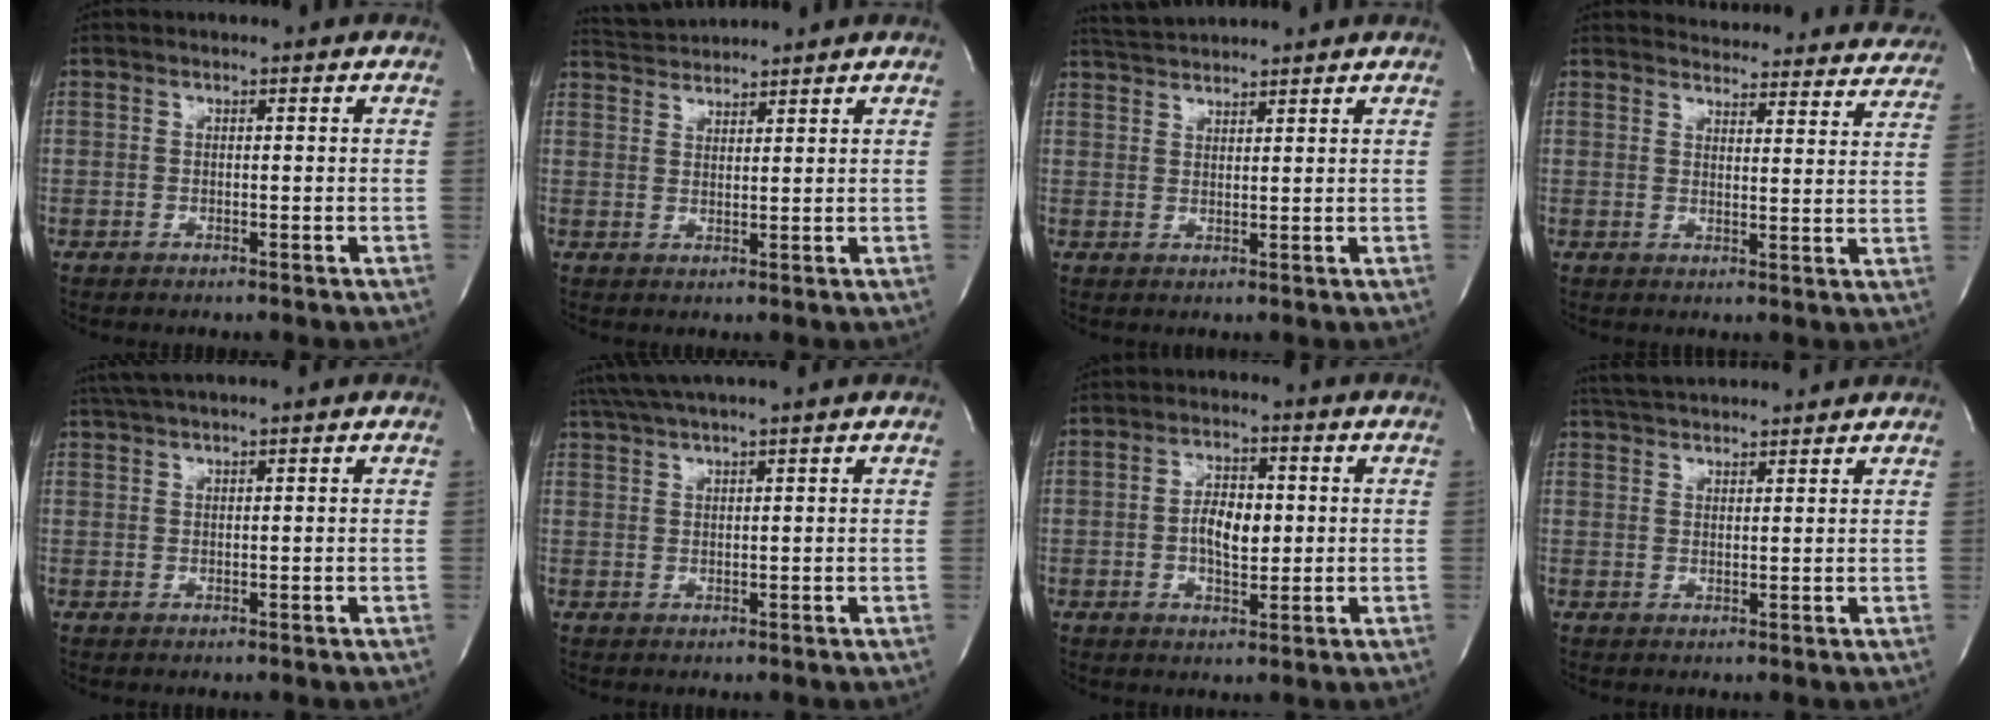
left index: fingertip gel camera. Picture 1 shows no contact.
{"total": 3.9, "force": [3.9, -0.4, -0.2], "torque": [-0.009, 0.016, 0.076]}
{"total": 4.7, "force": [4.6, -0.3, 1.0], "torque": [-0.026, 0.025, 0.084]}
{"total": 21.0, "force": [20.3, 4.3, 3.3], "torque": [-0.036, -0.051, 0.224]}
{"total": 4.2, "force": [3.5, -0.7, 2.2], "torque": [-0.040, 0.025, 0.067]}
{"total": 6.1, "force": [5.2, -1.5, 3.0], "torque": [-0.051, 0.023, 0.088]}
{"total": 5.4, "force": [-0.1, 2.6, 4.8], "torque": [-0.087, 0.005, 0.001]}
{"total": 7.3, "force": [7.0, 0.5, 2.0], "torque": [-0.043, 0.031, 0.111]}